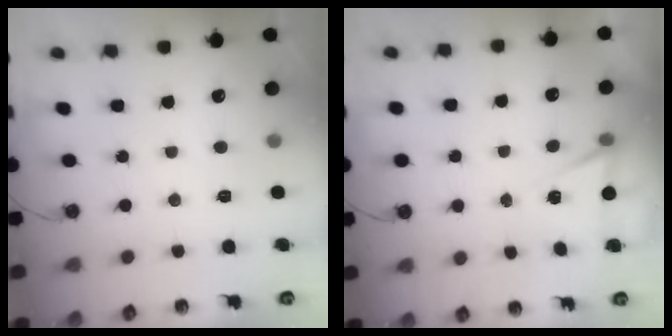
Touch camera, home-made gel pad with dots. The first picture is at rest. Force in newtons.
{"total": 4.8, "press": 1.7, "slide": 4.5}